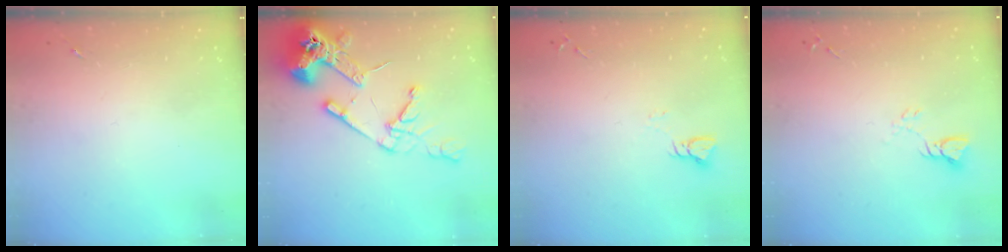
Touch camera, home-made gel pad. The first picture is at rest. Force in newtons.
{"total": 16.6, "press": 16.5, "slide": 2.0}
{"total": 2.9, "press": 2.9, "slide": 0.3}
{"total": 2.8, "press": 2.8, "slide": 0.2}